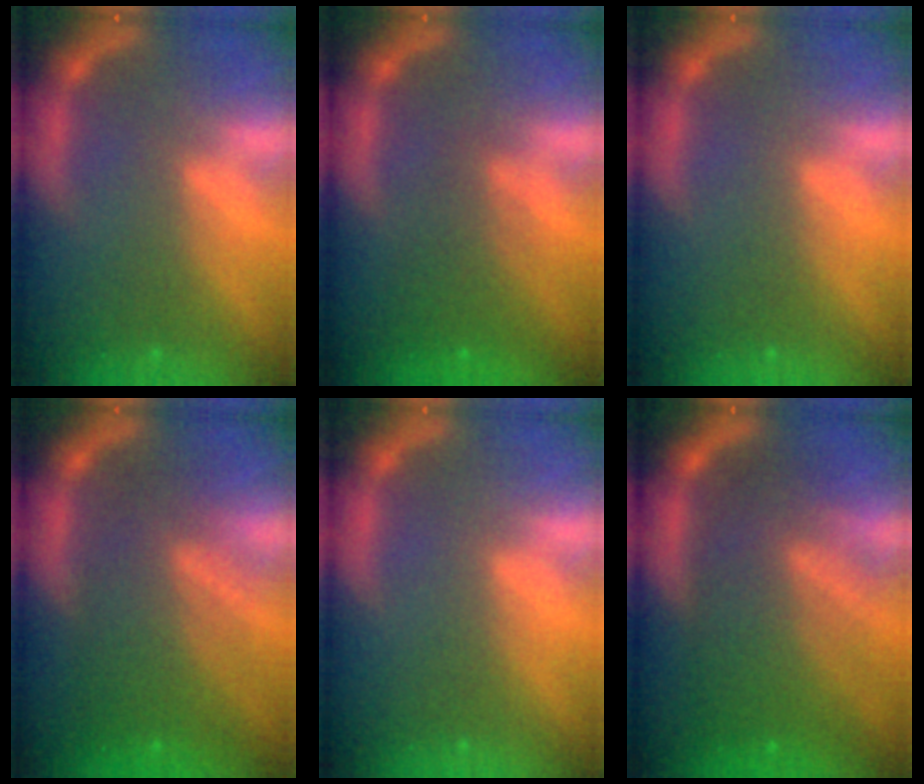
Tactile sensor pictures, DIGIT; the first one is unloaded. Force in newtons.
{"total": 3.6}
{"total": 0.0}
{"total": 8.5}
{"total": 0.0}
{"total": 10.0}